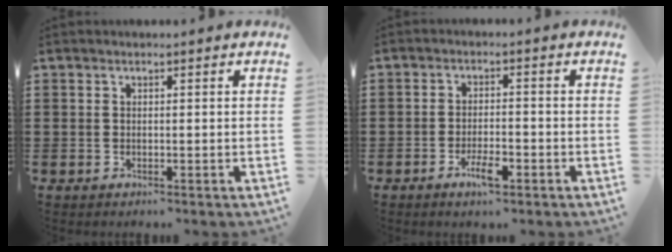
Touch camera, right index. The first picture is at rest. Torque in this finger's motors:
{"motor_torque": [0.00, 0.14, 0.21, 0.03]}